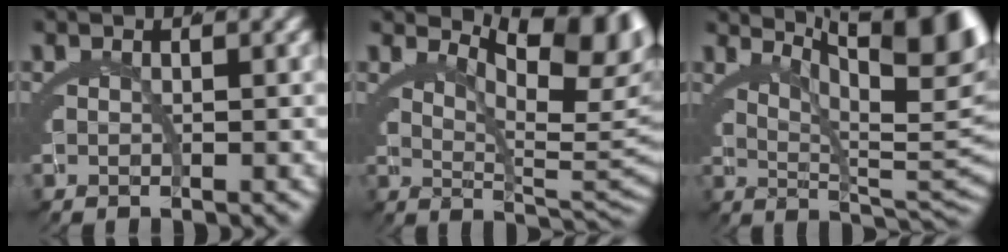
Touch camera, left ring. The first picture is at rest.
{"total": 9.2, "force": [3.3, 3.2, 8.0], "torque": [-0.089, -0.008, 0.051]}
{"total": 9.4, "force": [3.9, 2.5, 8.1], "torque": [-0.080, 0.004, 0.055]}